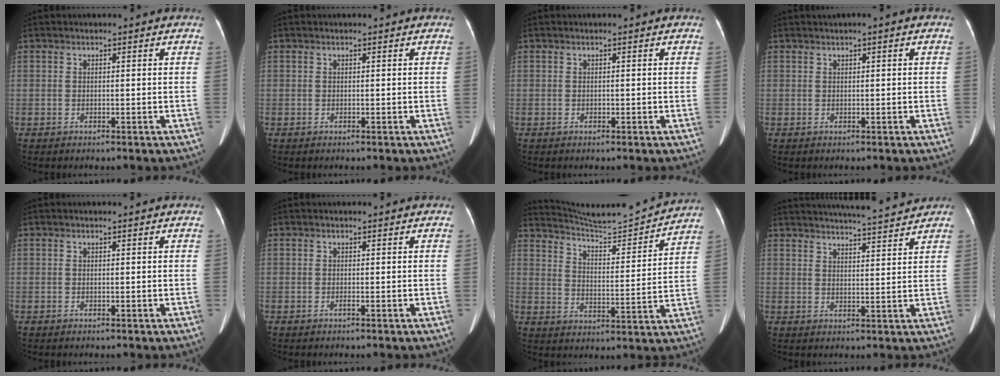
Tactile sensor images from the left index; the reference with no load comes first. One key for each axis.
{"total": 0.0}
{"total": 0.0}
{"total": 0.8, "fx": 0.2, "fy": 0.0, "fz": 0.7, "tx": -0.015, "ty": 0.008, "tz": 0.005}
{"total": 0.0}
{"total": 0.0}
{"total": 14.3, "fx": 14.0, "fy": -1.1, "fz": 2.7, "tx": -0.056, "ty": -0.027, "tz": 0.208}
{"total": 12.2, "fx": 11.6, "fy": 0.4, "fz": 3.9, "tx": -0.065, "ty": 0.003, "tz": 0.158}